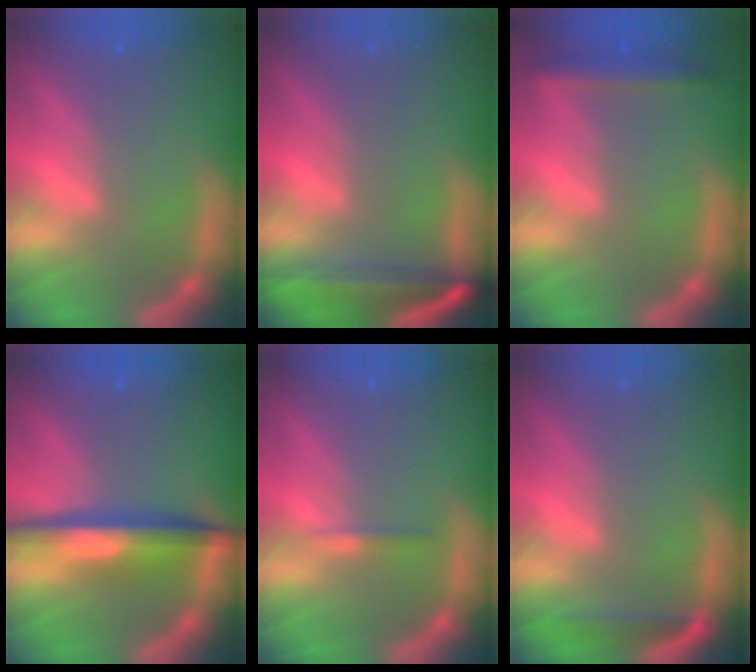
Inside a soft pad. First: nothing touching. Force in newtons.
{"total": 7.5}
{"total": 2.9}
{"total": 6.0}
{"total": 0.9}
{"total": 2.5}